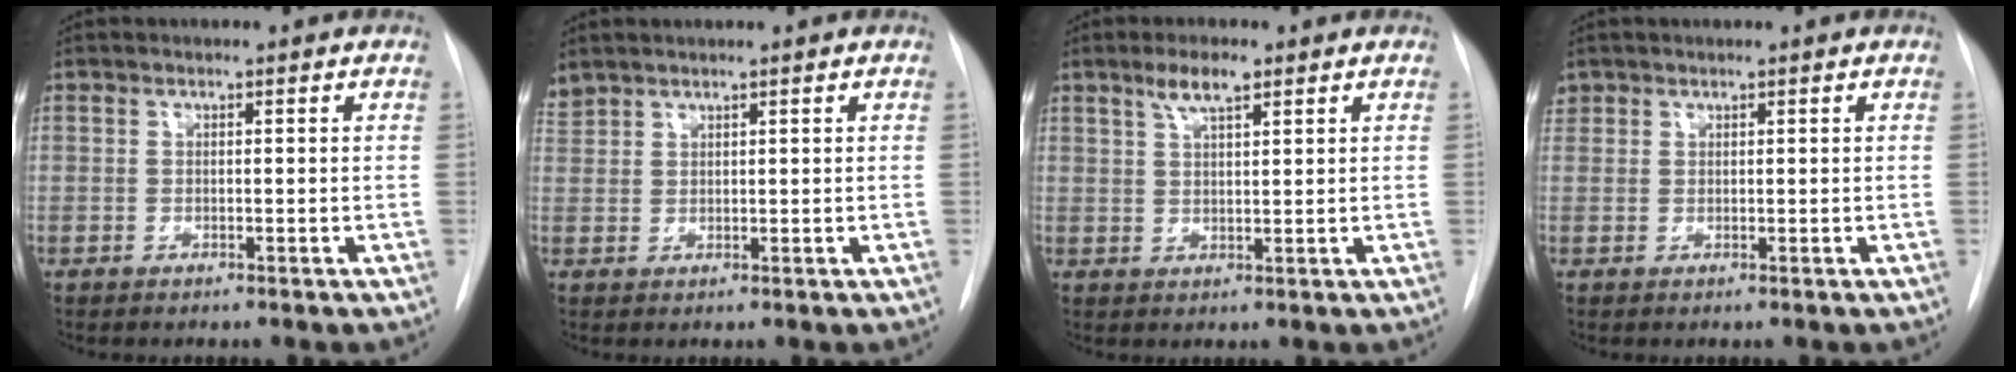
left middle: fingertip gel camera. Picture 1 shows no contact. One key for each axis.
{"total": 2.2, "fx": 2.2, "fy": 0.5, "fz": 0.2, "tx": -0.013, "ty": 0.018, "tz": 0.049}
{"total": 4.1, "fx": 2.7, "fy": 0.9, "fz": 3.0, "tx": -0.057, "ty": 0.006, "tz": 0.050}
{"total": 1.5, "fx": 1.0, "fy": 1.1, "fz": 0.0, "tx": 0.005, "ty": 0.014, "tz": 0.017}